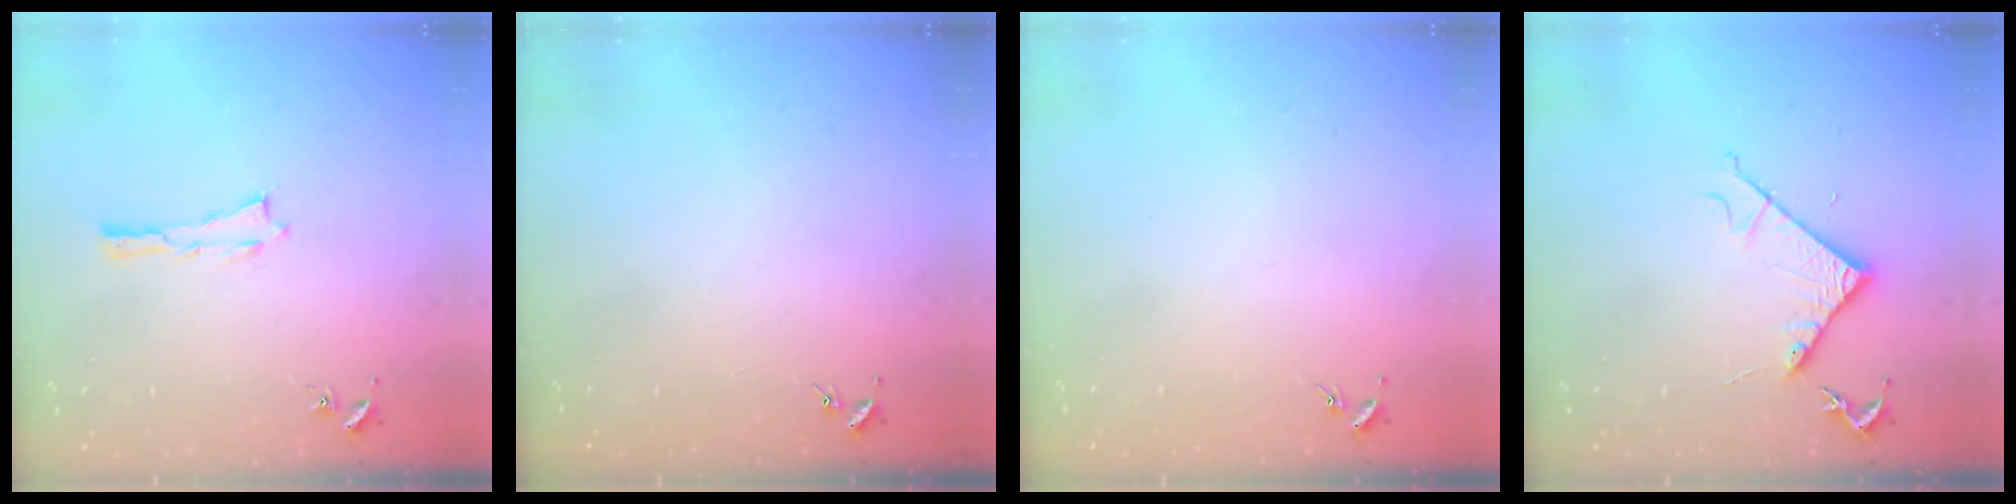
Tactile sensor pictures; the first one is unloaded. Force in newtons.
{"total": 0.0}
{"total": 0.0}
{"total": 5.1, "press": 5.1, "slide": 0.6}